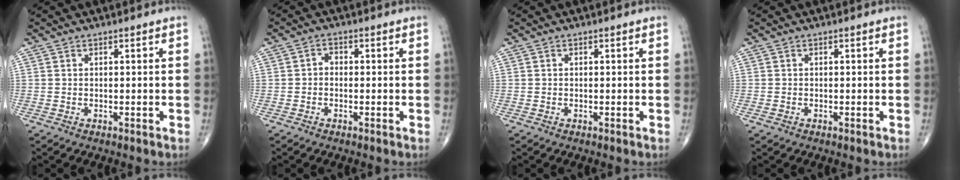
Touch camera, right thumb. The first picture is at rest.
{"total": 1.6, "force": [-0.4, 1.3, 0.9], "torque": [-0.002, 0.008, -0.014]}
{"total": 0.0}
{"total": 0.7, "force": [-0.3, 0.5, 0.3], "torque": [-0.006, 0.000, -0.006]}